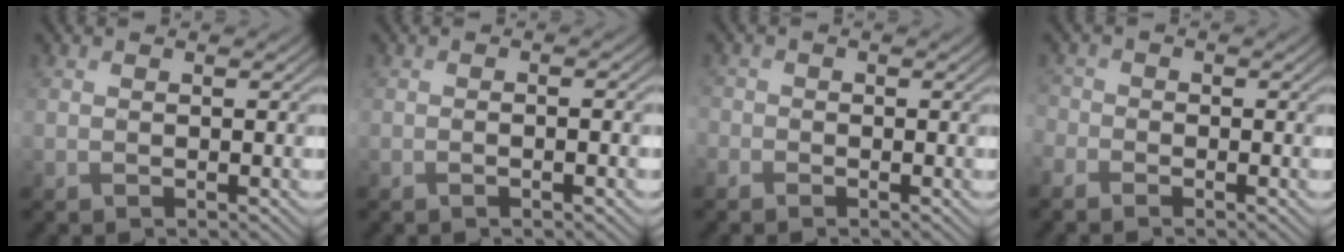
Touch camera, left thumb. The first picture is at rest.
{"total": 1.5, "force": [-0.6, 0.2, 1.3], "torque": [-0.022, 0.003, -0.011]}
{"total": 1.5, "force": [-1.0, 1.1, 0.1], "torque": [-0.003, -0.003, -0.028]}
{"total": 2.3, "force": [-1.7, 1.5, 0.6], "torque": [-0.022, -0.006, -0.044]}